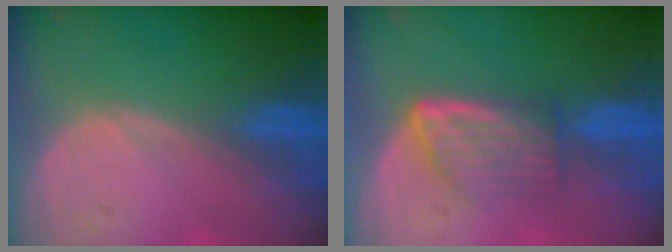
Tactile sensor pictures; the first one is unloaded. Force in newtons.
{"total": 5.8, "press": 5.3, "slide": 2.4}